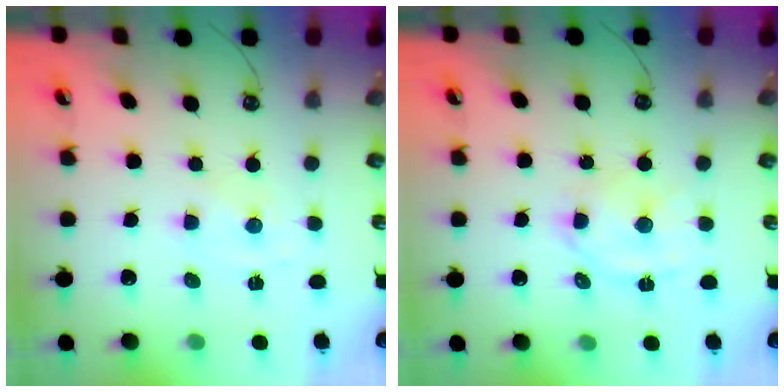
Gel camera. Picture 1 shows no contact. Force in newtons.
{"total": 9.1, "press": 9.0, "slide": 1.0}